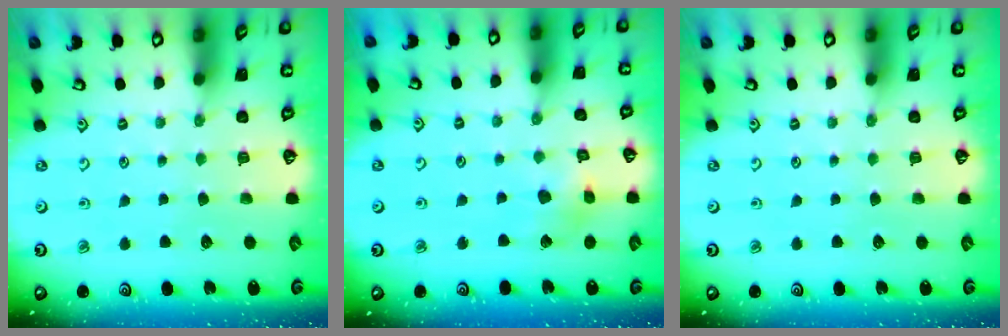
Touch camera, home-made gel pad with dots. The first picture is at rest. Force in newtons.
{"total": 6.9, "press": 6.8, "slide": 0.8}
{"total": 0.0}